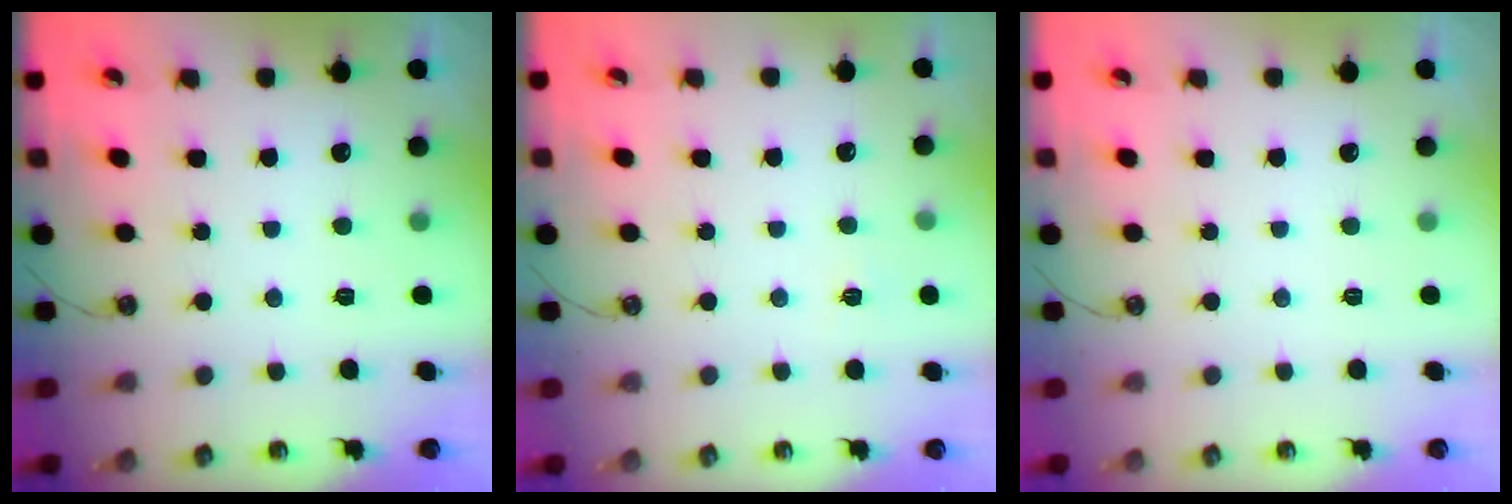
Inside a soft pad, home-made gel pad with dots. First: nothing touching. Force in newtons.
{"total": 2.7, "press": 2.6, "slide": 0.3}
{"total": 0.0}